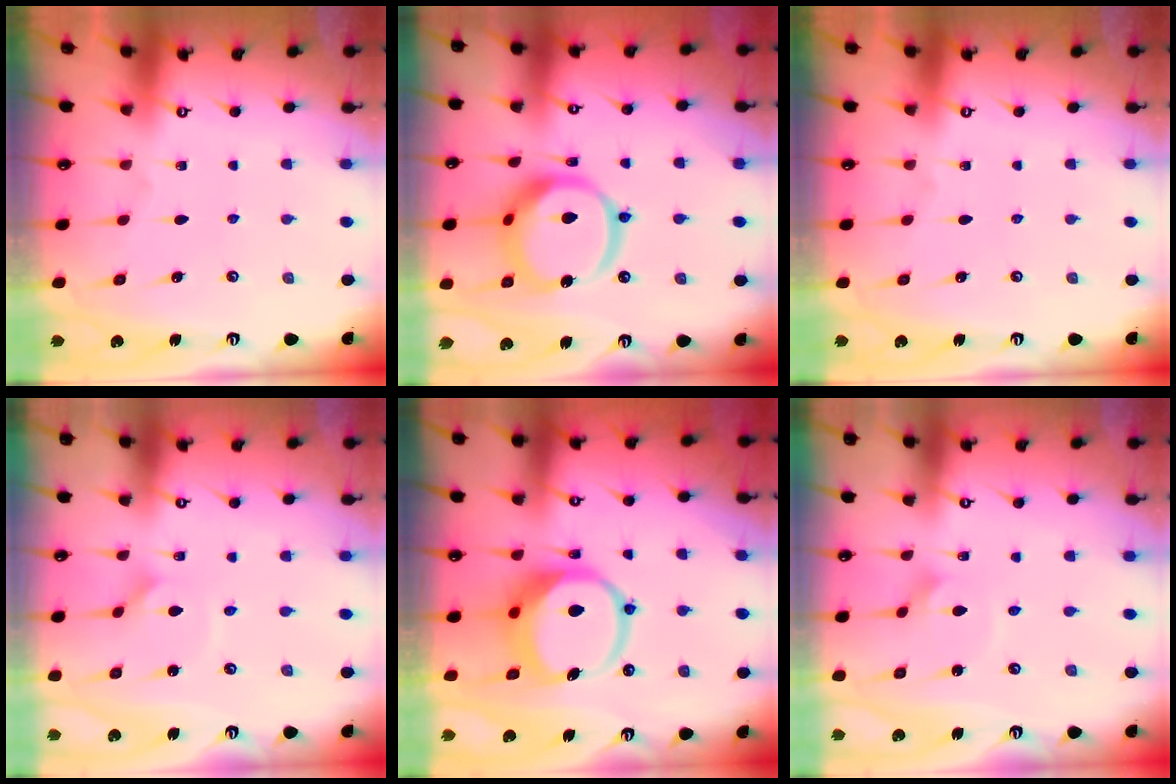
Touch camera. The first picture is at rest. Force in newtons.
{"total": 16.8, "press": 16.6, "slide": 2.3}
{"total": 0.0}
{"total": 2.2, "press": 2.2, "slide": 0.1}
{"total": 12.2, "press": 12.1, "slide": 1.7}
{"total": 2.0, "press": 2.0, "slide": 0.1}